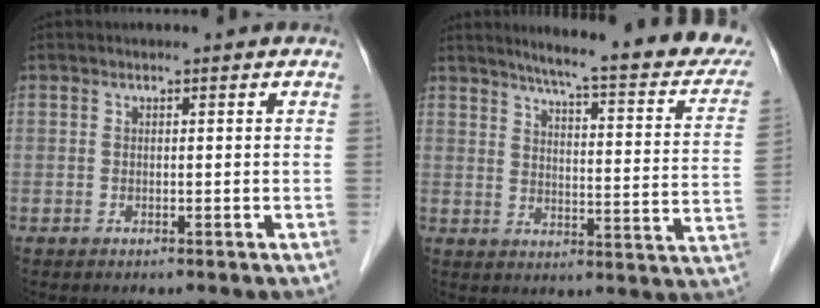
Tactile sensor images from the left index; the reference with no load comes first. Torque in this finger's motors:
{"motor_torque": [0.41, -0.38, 0.17, 0.10]}